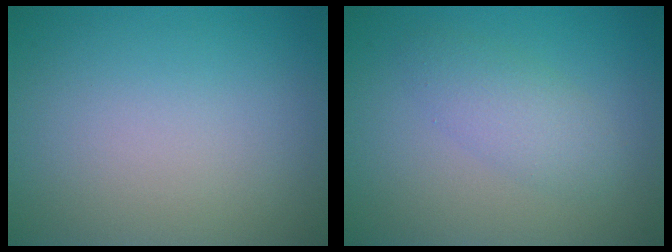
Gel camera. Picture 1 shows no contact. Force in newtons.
{"total": 2.7, "press": 2.7, "slide": 0.1}